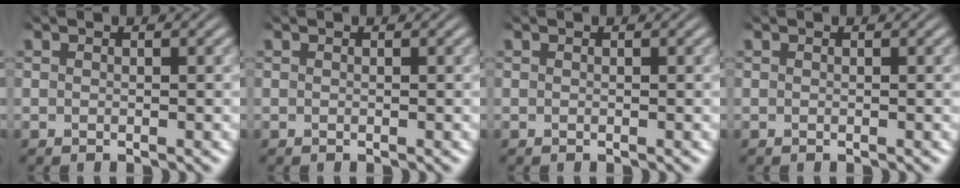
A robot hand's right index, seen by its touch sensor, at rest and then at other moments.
{"total": 0.0}
{"total": 0.0}
{"total": 0.0}